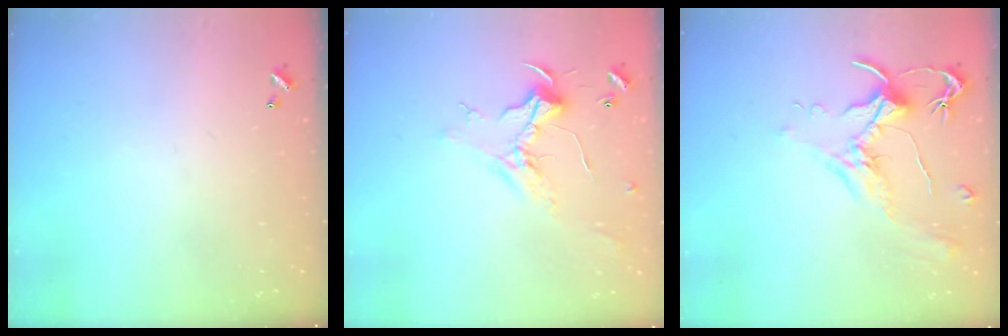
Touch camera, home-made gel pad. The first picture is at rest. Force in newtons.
{"total": 0.9, "press": 0.8, "slide": 0.4}
{"total": 1.9, "press": 1.9, "slide": 0.6}